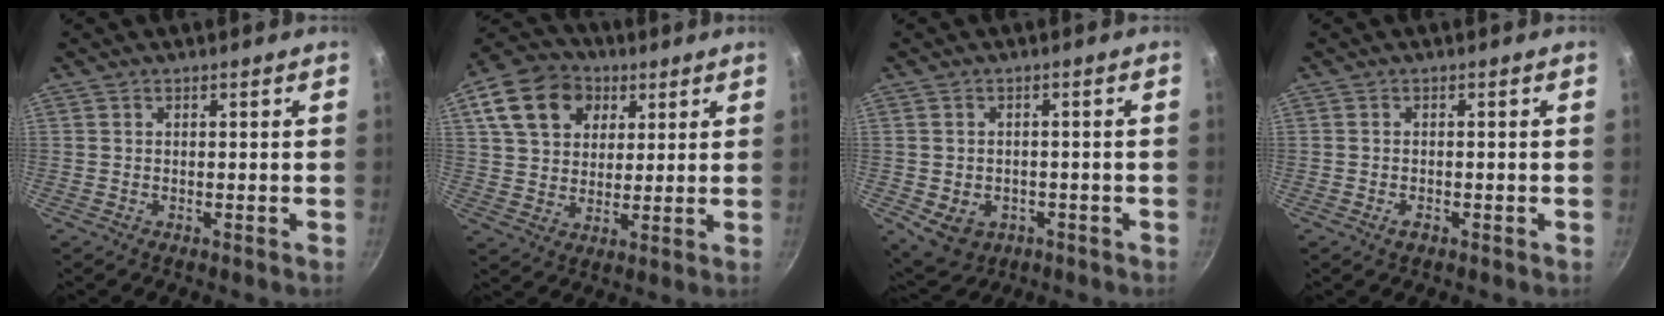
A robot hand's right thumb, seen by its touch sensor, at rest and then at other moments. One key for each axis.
{"total": 15.8, "fx": 6.5, "fy": 11.9, "fz": 8.3, "tx": -0.135, "ty": 0.008, "tz": 0.103}
{"total": 7.0, "fx": -2.1, "fy": 5.4, "fz": 3.9, "tx": -0.043, "ty": 0.006, "tz": -0.014}
{"total": 1.5, "fx": -0.8, "fy": 0.8, "fz": 1.0, "tx": -0.018, "ty": 0.001, "tz": -0.015}